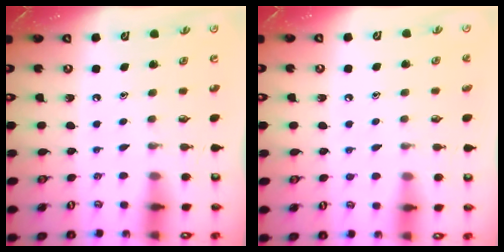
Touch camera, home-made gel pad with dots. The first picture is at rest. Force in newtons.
{"total": 3.8, "press": 3.7, "slide": 0.5}